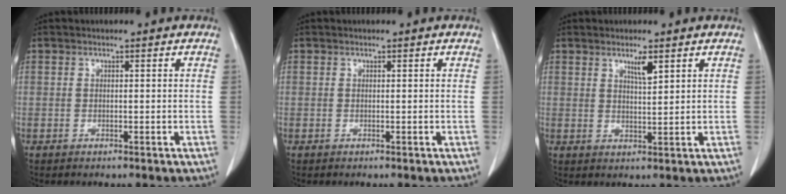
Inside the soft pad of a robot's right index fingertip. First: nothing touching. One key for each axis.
{"total": 0.0}
{"total": 2.8, "fx": 1.8, "fy": 0.3, "fz": 2.2, "tx": -0.040, "ty": -0.005, "tz": 0.032}